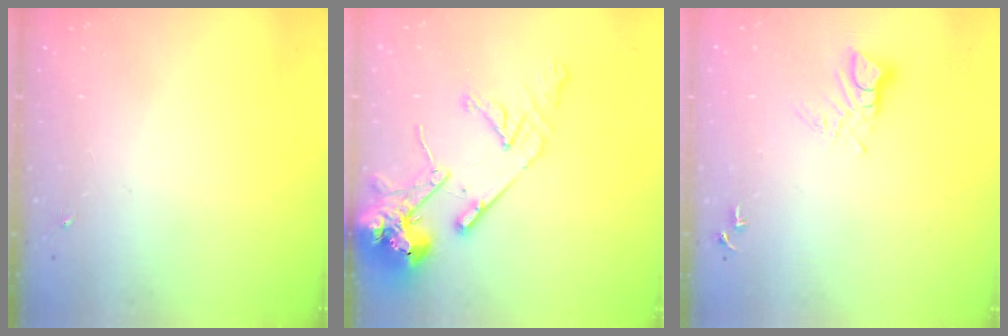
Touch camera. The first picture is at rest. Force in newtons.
{"total": 15.7, "press": 15.5, "slide": 2.3}
{"total": 5.9, "press": 5.9, "slide": 0.5}